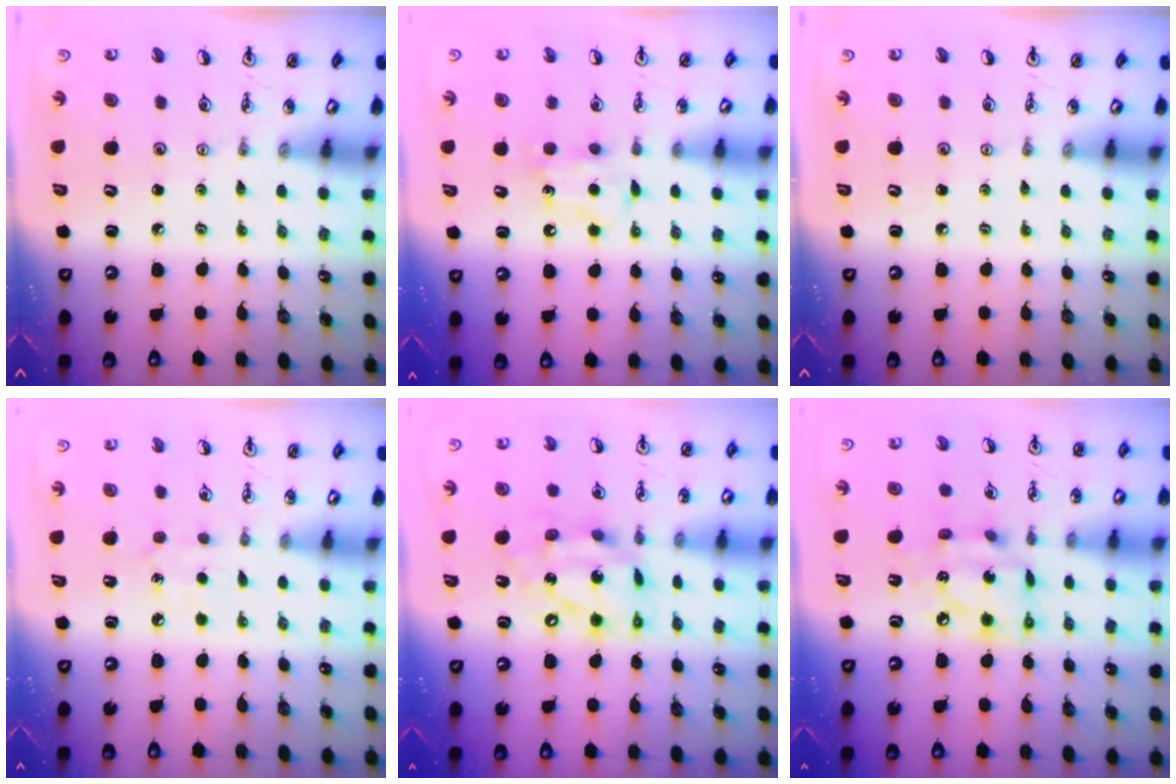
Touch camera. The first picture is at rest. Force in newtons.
{"total": 5.3, "press": 5.1, "slide": 1.4}
{"total": 0.0}
{"total": 4.2, "press": 4.2, "slide": 0.5}
{"total": 15.0, "press": 15.0, "slide": 1.1}
{"total": 12.8, "press": 12.7, "slide": 0.8}